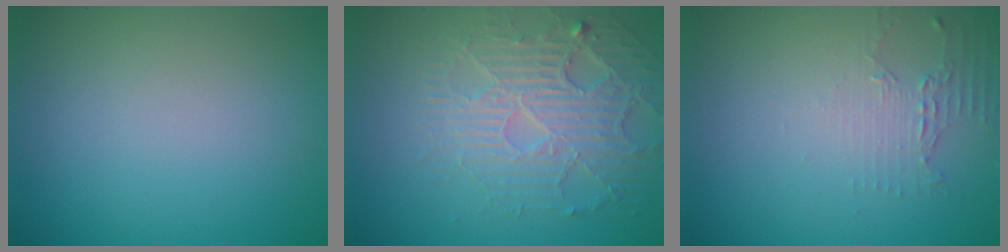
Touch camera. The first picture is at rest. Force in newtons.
{"total": 4.6, "press": 4.1, "slide": 2.1}
{"total": 2.0, "press": 1.4, "slide": 1.4}